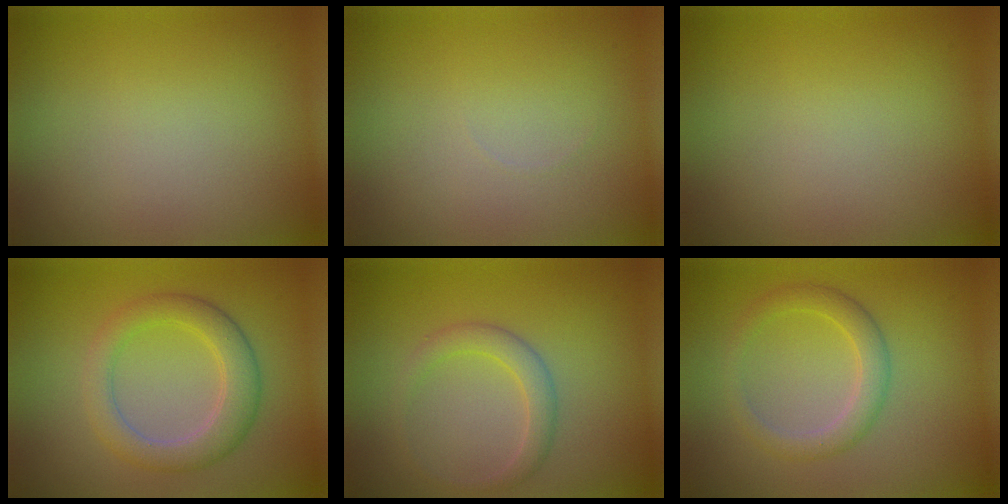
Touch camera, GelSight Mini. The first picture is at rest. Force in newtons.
{"total": 0.0}
{"total": 0.0}
{"total": 3.9, "press": 3.9, "slide": 0.1}
{"total": 2.1, "press": 2.1, "slide": 0.1}
{"total": 2.8, "press": 2.8, "slide": 0.3}